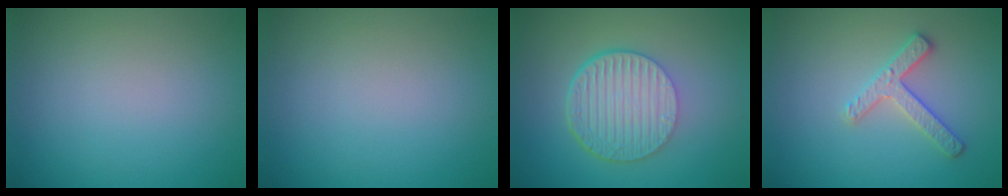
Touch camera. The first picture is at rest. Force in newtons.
{"total": 0.0}
{"total": 6.4, "press": 4.4, "slide": 4.7}
{"total": 2.5, "press": 2.4, "slide": 0.8}